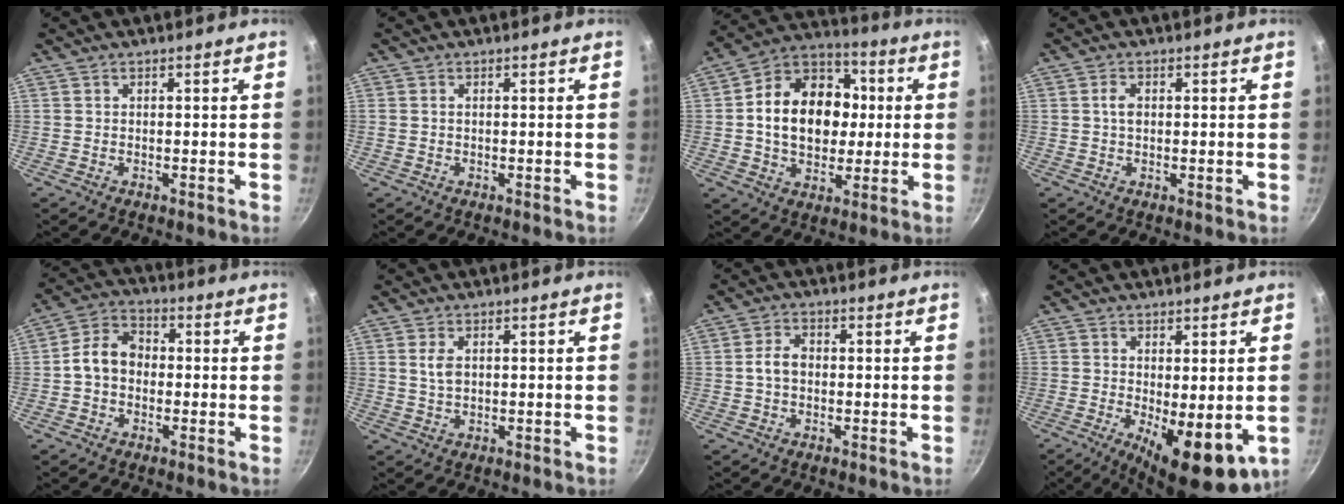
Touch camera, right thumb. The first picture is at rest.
{"total": 0.8, "force": [0.0, 0.6, 0.6], "torque": [-0.017, 0.005, 0.003]}
{"total": 18.6, "force": [1.2, 13.5, 12.7], "torque": [-0.167, 0.024, 0.015]}
{"total": 2.3, "force": [0.3, 1.3, 1.8], "torque": [-0.033, -0.001, 0.003]}
{"total": 8.2, "force": [-0.7, 6.2, 5.2], "torque": [-0.080, 0.030, -0.027]}
{"total": 3.1, "force": [0.7, 1.8, 2.4], "torque": [-0.046, -0.002, 0.017]}
{"total": 4.0, "force": [-0.2, 2.8, 2.8], "torque": [-0.051, 0.014, -0.010]}
{"total": 13.1, "force": [-3.7, 4.9, 11.5], "torque": [-0.158, -0.026, -0.038]}